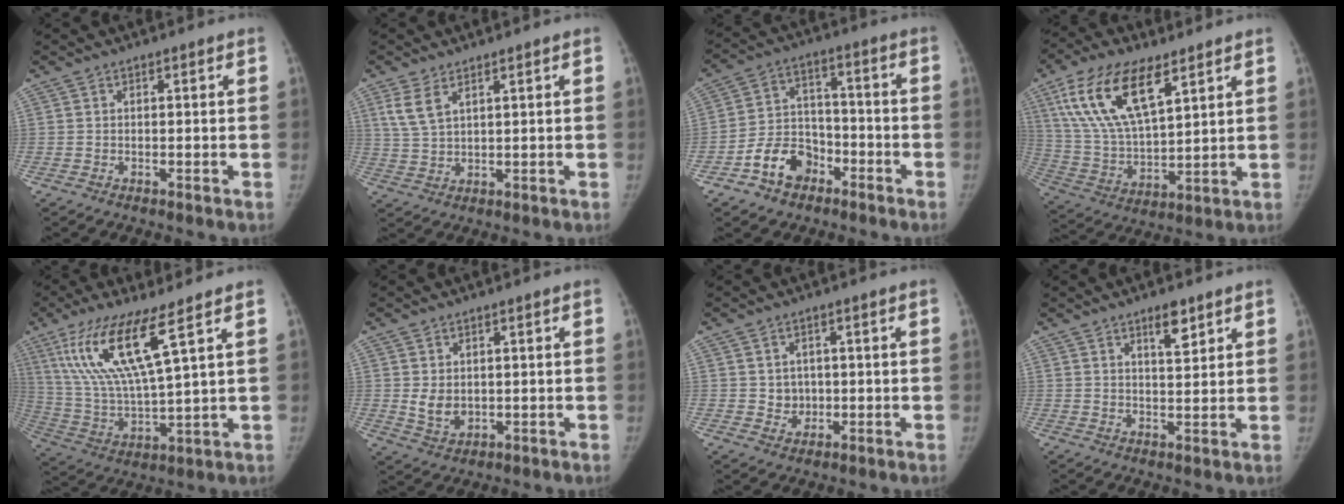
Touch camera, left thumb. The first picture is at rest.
{"total": 5.1, "force": [2.8, 2.3, 3.6], "torque": [-0.076, -0.005, 0.067]}
{"total": 10.0, "force": [-5.6, 7.1, 4.2], "torque": [-0.047, 0.051, -0.100]}
{"total": 18.3, "force": [9.4, 8.0, 13.6], "torque": [-0.245, -0.027, 0.182]}
{"total": 16.1, "force": [8.2, 2.6, 13.6], "torque": [-0.290, -0.038, 0.167]}
{"total": 4.6, "force": [0.4, 3.4, 2.9], "torque": [-0.036, -0.013, 0.020]}
{"total": 3.6, "force": [0.1, 3.3, 1.4], "torque": [0.000, 0.001, 0.006]}
{"total": 4.6, "force": [3.0, 1.5, 3.2], "torque": [-0.037, -0.022, 0.048]}